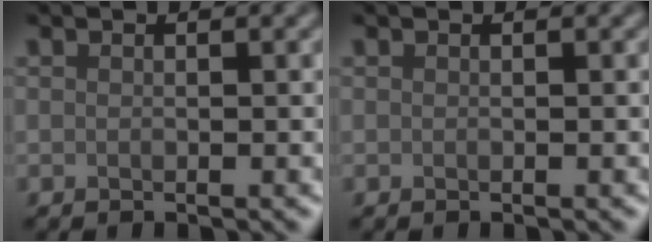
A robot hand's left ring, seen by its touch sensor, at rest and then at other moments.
{"total": 0.0}